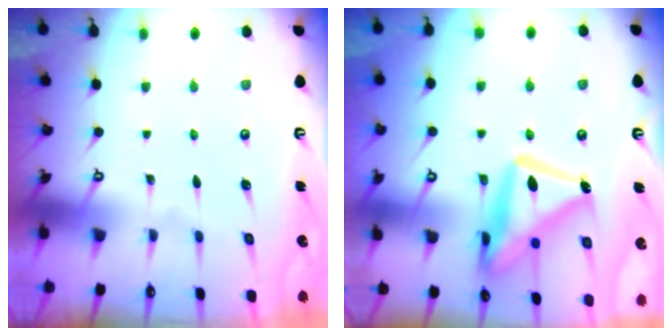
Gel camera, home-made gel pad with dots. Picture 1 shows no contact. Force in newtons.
{"total": 20.8, "press": 20.7, "slide": 1.6}